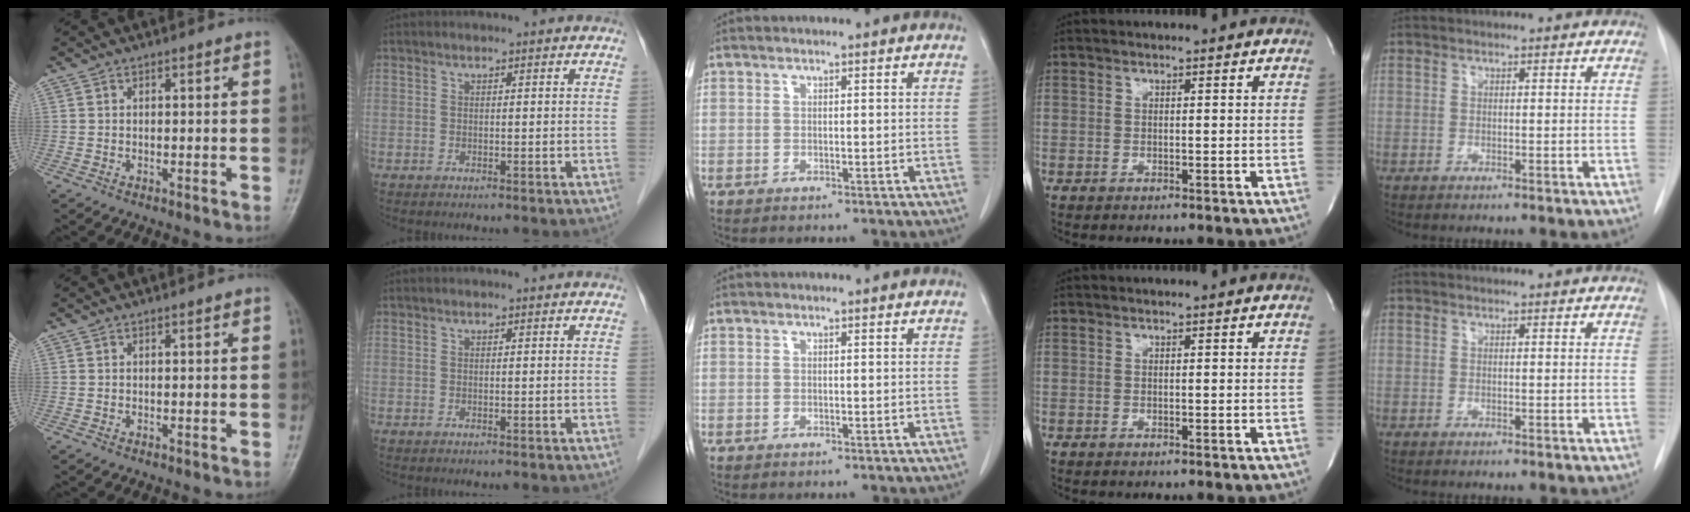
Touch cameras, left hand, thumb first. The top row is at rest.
{}